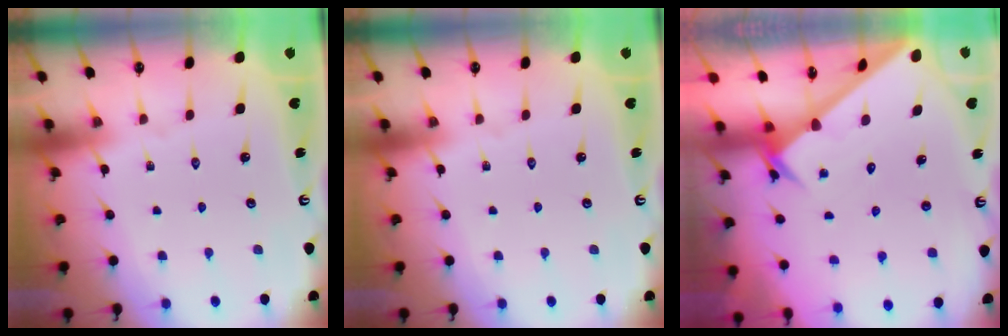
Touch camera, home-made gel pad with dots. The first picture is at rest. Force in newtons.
{"total": 0.0}
{"total": 2.7, "press": 2.7, "slide": 0.2}